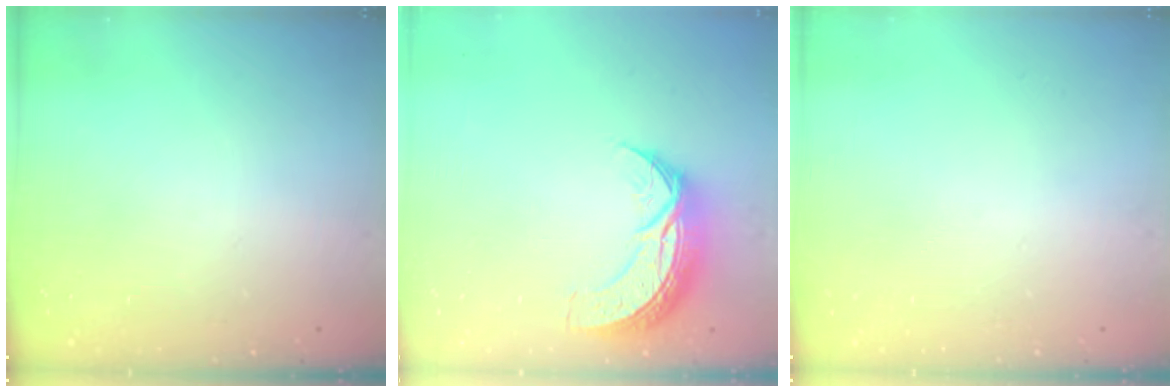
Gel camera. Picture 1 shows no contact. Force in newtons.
{"total": 10.1, "press": 10.1, "slide": 0.8}
{"total": 0.0}